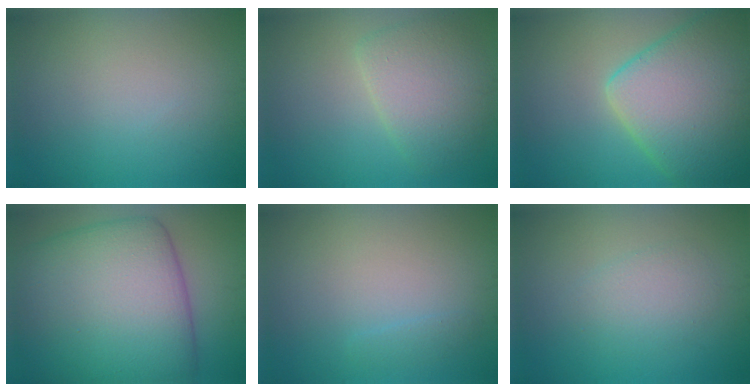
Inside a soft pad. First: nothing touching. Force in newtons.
{"total": 4.4, "press": 4.4, "slide": 0.4}
{"total": 10.6, "press": 10.6, "slide": 0.4}
{"total": 14.3, "press": 14.3, "slide": 0.4}
{"total": 0.7, "press": 0.7, "slide": 0.0}
{"total": 2.2, "press": 2.2, "slide": 0.1}